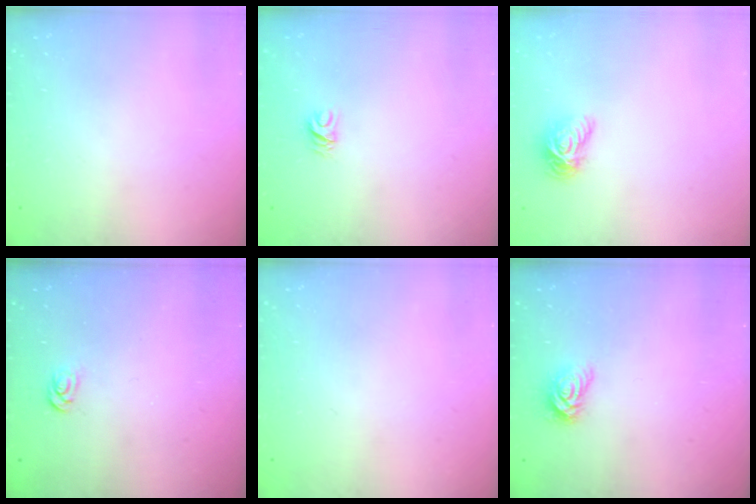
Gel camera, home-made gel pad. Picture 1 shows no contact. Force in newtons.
{"total": 5.7, "press": 5.7, "slide": 0.4}
{"total": 7.1, "press": 7.1, "slide": 0.2}
{"total": 2.5, "press": 2.5, "slide": 0.3}
{"total": 0.0}
{"total": 3.8, "press": 3.8, "slide": 0.4}